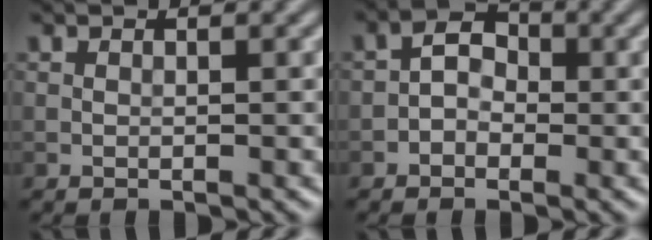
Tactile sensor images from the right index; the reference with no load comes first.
{"total": 2.3, "force": [-0.8, 1.7, 1.3], "torque": [-0.018, 0.010, -0.022]}